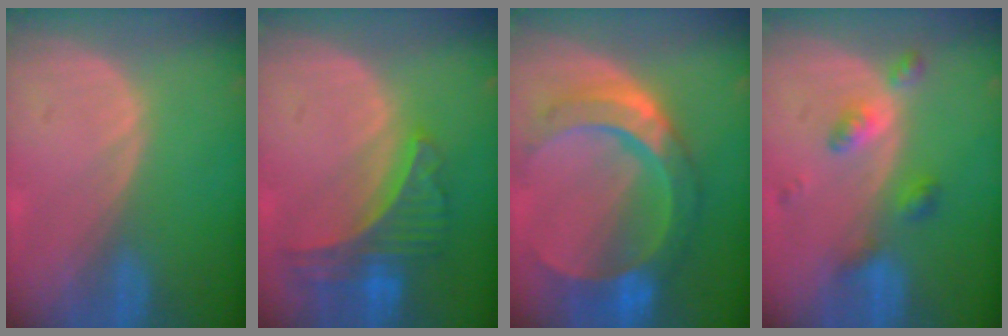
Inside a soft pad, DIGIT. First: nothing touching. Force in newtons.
{"total": 7.8, "press": 7.0, "slide": 3.6}
{"total": 10.6, "press": 10.6, "slide": 1.1}
{"total": 4.5, "press": 4.5, "slide": 0.0}